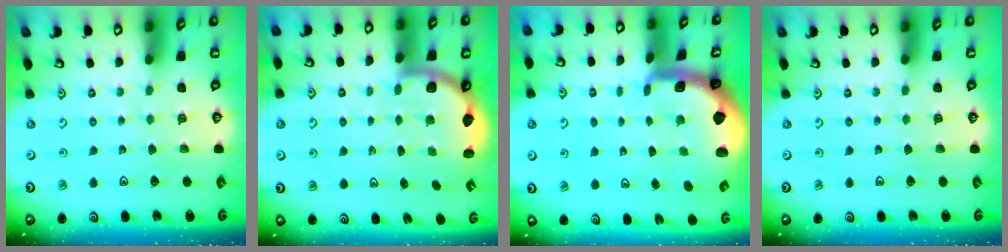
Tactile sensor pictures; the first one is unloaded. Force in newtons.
{"total": 2.6, "press": 2.5, "slide": 0.6}
{"total": 2.7, "press": 1.7, "slide": 2.1}
{"total": 0.0}